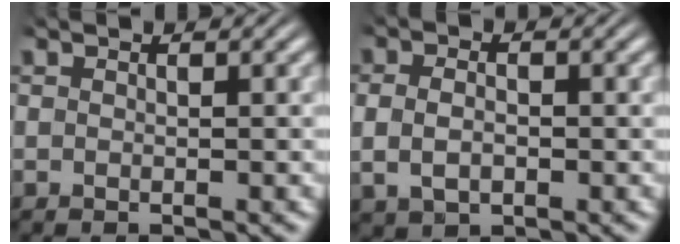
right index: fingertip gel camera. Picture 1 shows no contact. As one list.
[{"total": 2.7, "force": [0.0, 1.9, 1.9], "torque": [-0.042, 0.000, 0.005]}]